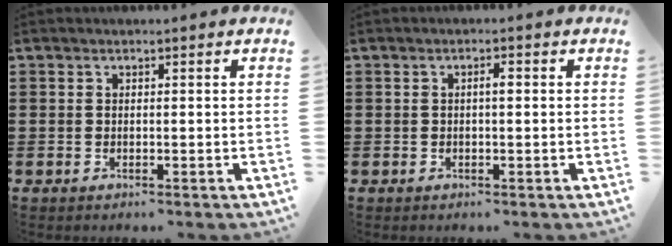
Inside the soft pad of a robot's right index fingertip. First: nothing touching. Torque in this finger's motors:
{"motor_torque": [0.33, -0.39, 0.01, 0.05]}